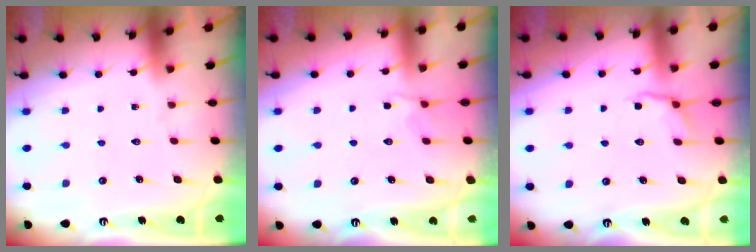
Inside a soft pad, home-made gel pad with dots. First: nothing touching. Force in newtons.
{"total": 2.7, "press": 2.1, "slide": 1.8}
{"total": 3.6, "press": 2.8, "slide": 2.3}